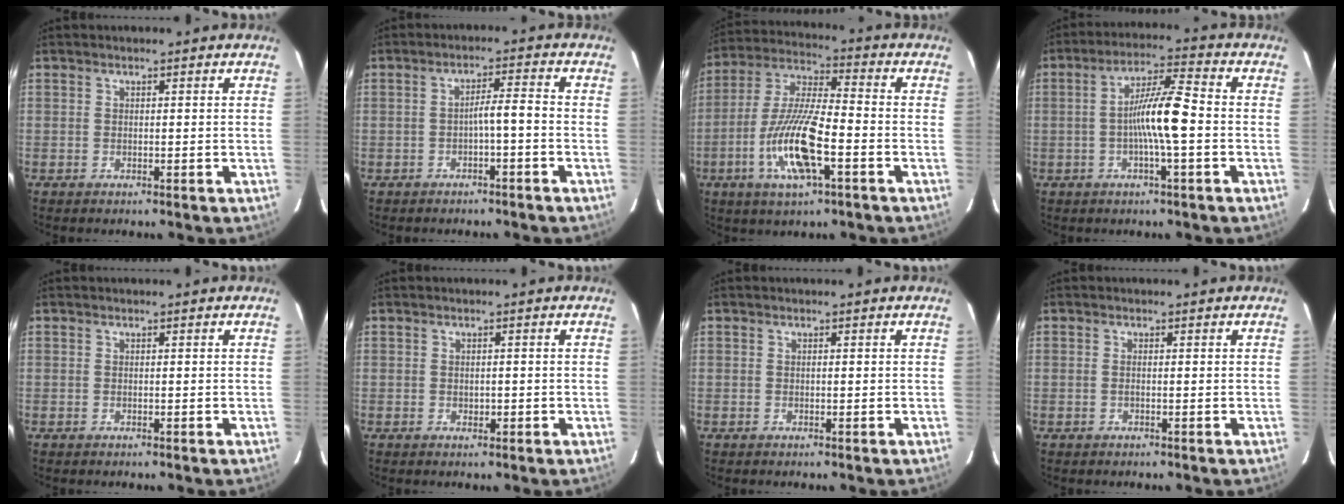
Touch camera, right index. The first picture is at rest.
{"total": 3.3, "force": [-1.2, 0.2, 3.1], "torque": [-0.044, 0.011, -0.020]}
{"total": 13.9, "force": [-4.9, 2.6, 12.8], "torque": [-0.262, -0.006, -0.088]}
{"total": 8.7, "force": [-1.2, 0.3, 8.7], "torque": [-0.158, 0.012, -0.027]}
{"total": 0.0}
{"total": 1.0, "force": [-0.2, 0.6, 0.7], "torque": [-0.011, -0.001, 0.001]}
{"total": 0.0}
{"total": 0.5, "force": [-0.1, 0.0, 0.5], "torque": [-0.013, 0.000, -0.002]}